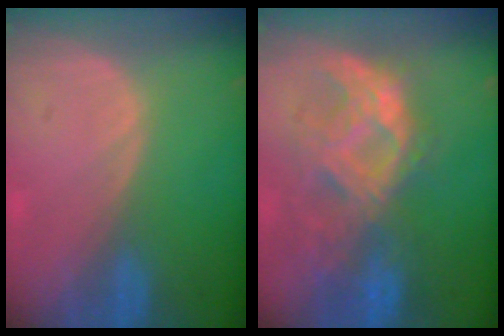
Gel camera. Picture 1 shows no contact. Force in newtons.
{"total": 9.5, "press": 8.9, "slide": 3.5}